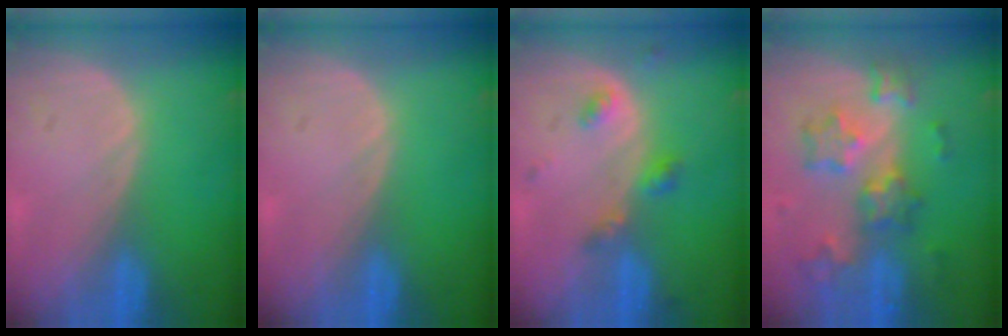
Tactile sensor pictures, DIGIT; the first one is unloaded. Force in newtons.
{"total": 0.0}
{"total": 3.8, "press": 3.7, "slide": 0.5}
{"total": 8.7, "press": 7.7, "slide": 4.1}